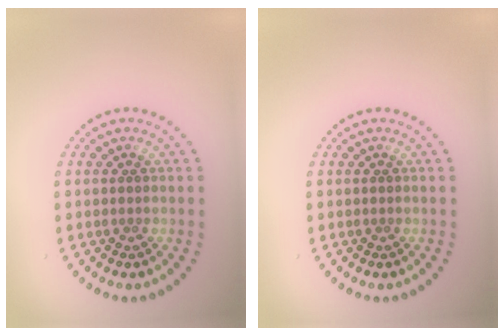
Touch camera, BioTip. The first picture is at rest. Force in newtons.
{"total": 0.0}